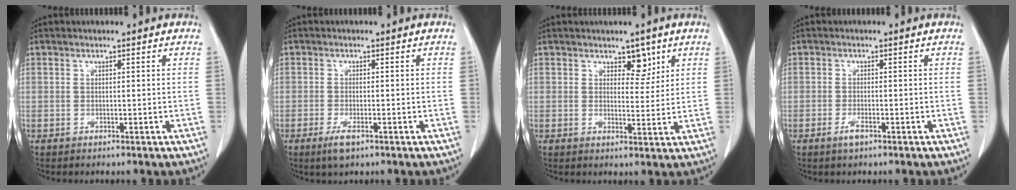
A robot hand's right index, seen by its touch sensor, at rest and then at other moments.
{"total": 2.8, "force": [-1.6, 0.7, 2.2], "torque": [-0.044, -0.004, -0.027]}
{"total": 3.4, "force": [2.1, 1.9, 1.9], "torque": [-0.017, -0.004, 0.033]}
{"total": 1.8, "force": [-1.1, 0.3, 1.3], "torque": [-0.029, -0.002, -0.020]}